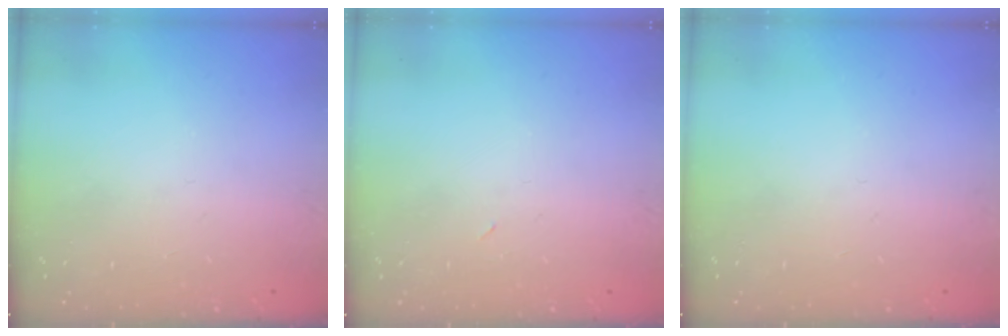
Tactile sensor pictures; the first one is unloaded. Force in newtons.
{"total": 2.9, "press": 2.9, "slide": 0.7}
{"total": 0.0}